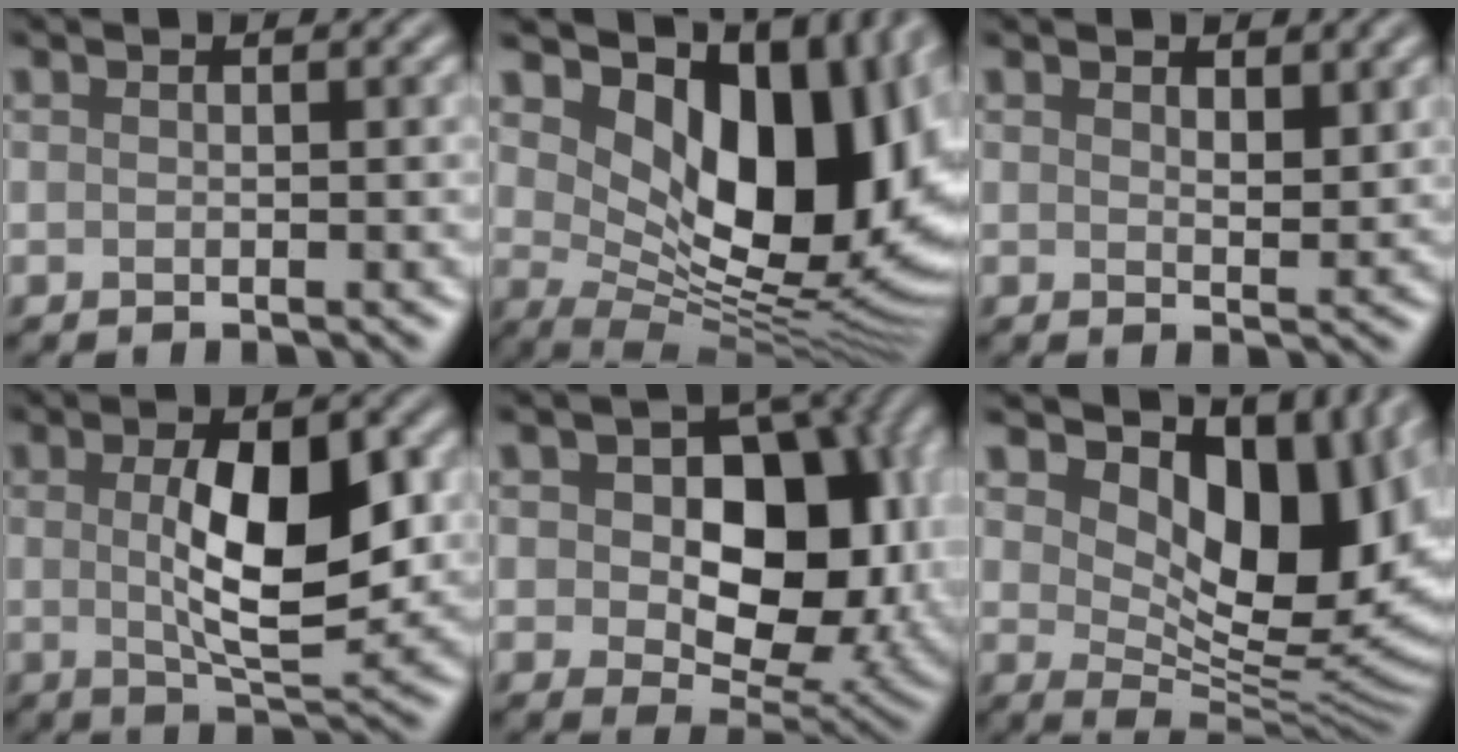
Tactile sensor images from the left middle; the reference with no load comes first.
{"total": 14.9, "force": [4.7, 8.2, 11.6], "torque": [-0.145, -0.013, 0.089]}
{"total": 1.8, "force": [1.3, 0.8, 1.0], "torque": [-0.015, -0.006, 0.026]}
{"total": 7.9, "force": [0.4, 3.2, 7.2], "torque": [-0.121, -0.005, 0.012]}
{"total": 11.1, "force": [1.3, 7.2, 8.4], "torque": [-0.115, -0.003, 0.020]}
{"total": 13.6, "force": [5.6, 7.1, 10.1], "torque": [-0.130, -0.007, 0.095]}